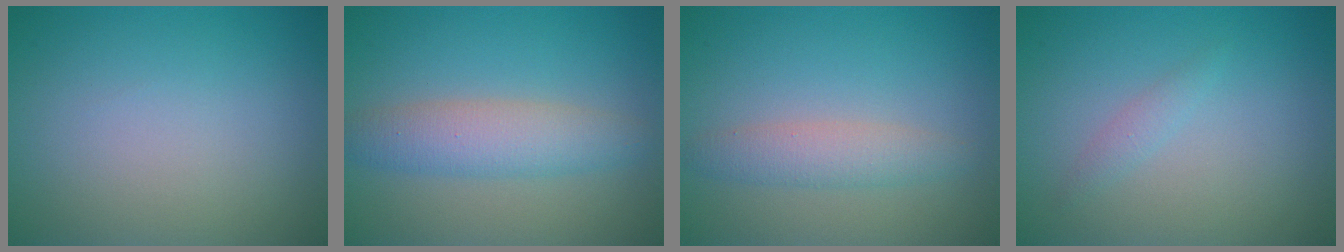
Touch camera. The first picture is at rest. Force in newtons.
{"total": 4.0, "press": 4.0, "slide": 0.0}
{"total": 2.4, "press": 2.4, "slide": 0.1}
{"total": 0.9, "press": 0.9, "slide": 0.0}